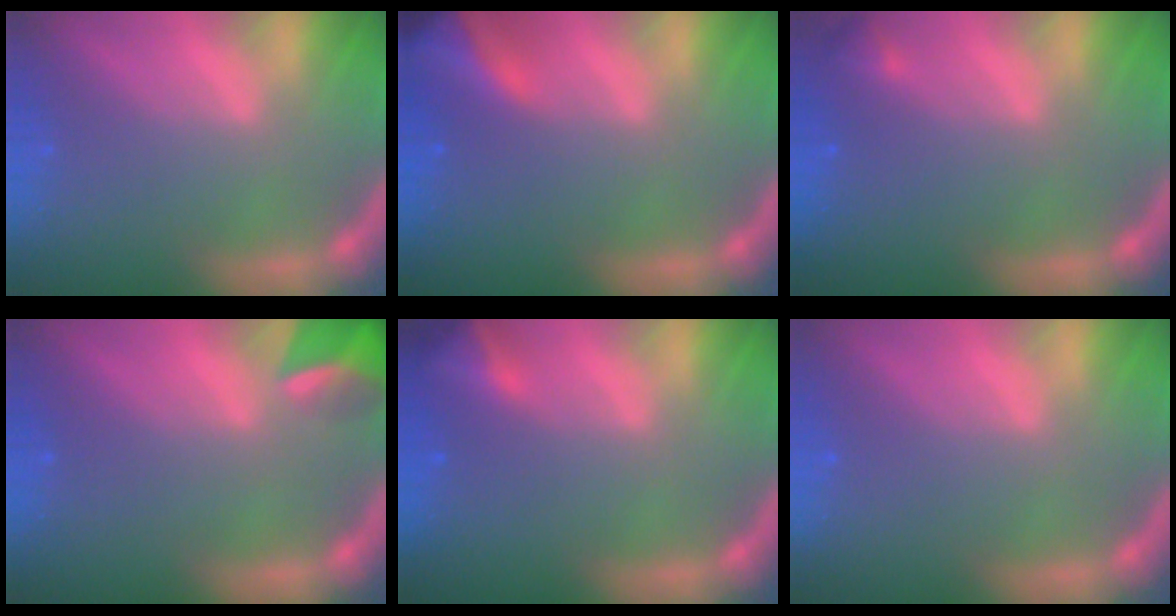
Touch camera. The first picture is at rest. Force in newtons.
{"total": 7.4}
{"total": 0.9}
{"total": 3.9}
{"total": 2.9}
{"total": 0.0}